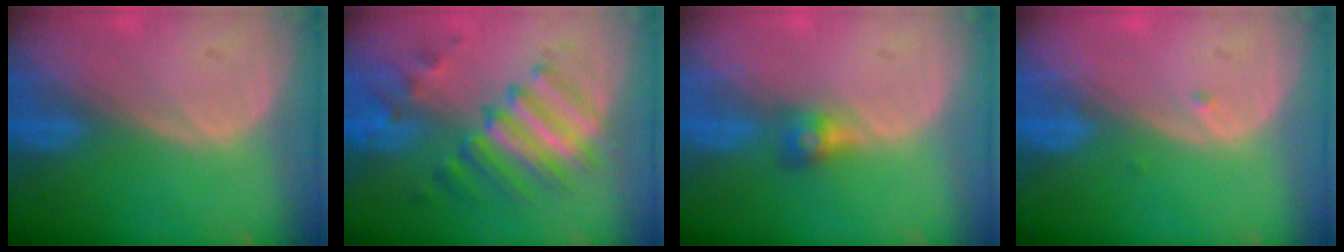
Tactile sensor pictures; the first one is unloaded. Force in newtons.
{"total": 9.4, "press": 8.5, "slide": 4.1}
{"total": 2.7, "press": 2.5, "slide": 0.9}
{"total": 0.6, "press": 0.5, "slide": 0.3}